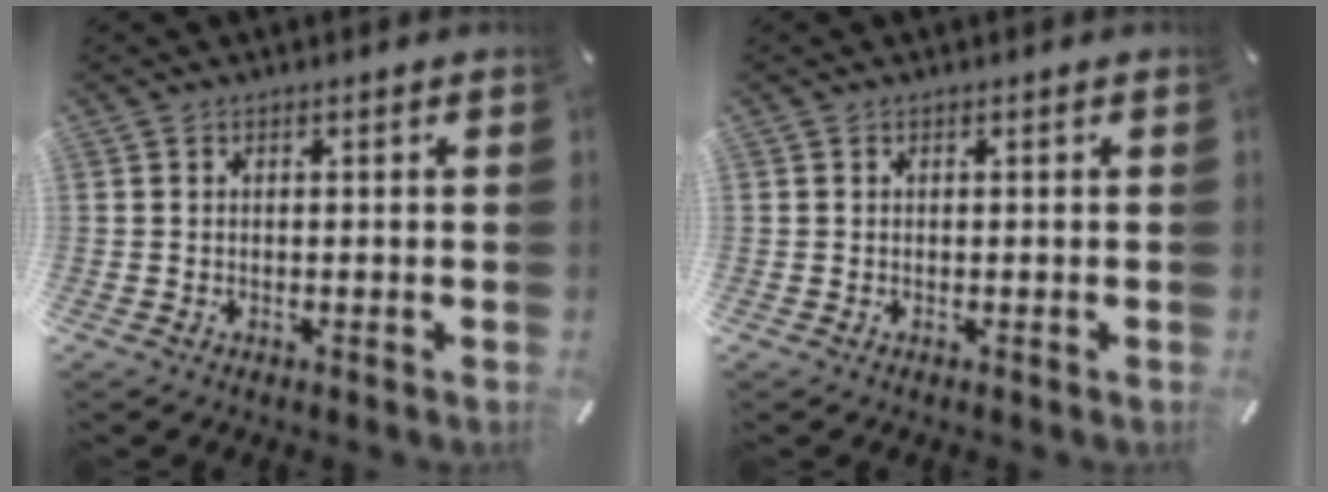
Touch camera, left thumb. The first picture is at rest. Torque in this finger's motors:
{"motor_torque": [0.00, 0.00, 0.00, 0.00, 0.00]}